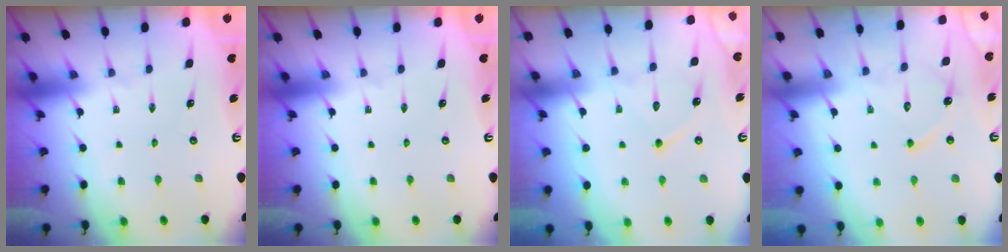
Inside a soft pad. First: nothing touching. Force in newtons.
{"total": 0.0}
{"total": 10.4, "press": 10.4, "slide": 1.0}
{"total": 11.7, "press": 11.6, "slide": 0.7}